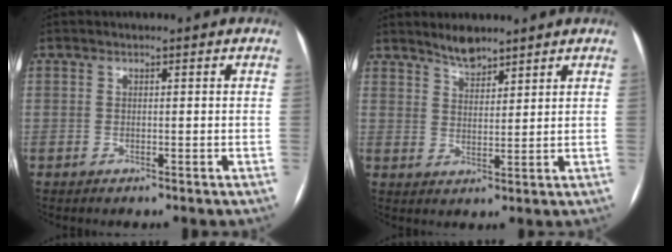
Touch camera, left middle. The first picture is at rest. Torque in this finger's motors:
{"motor_torque": [0.31, -0.42, 0.01, 0.00]}